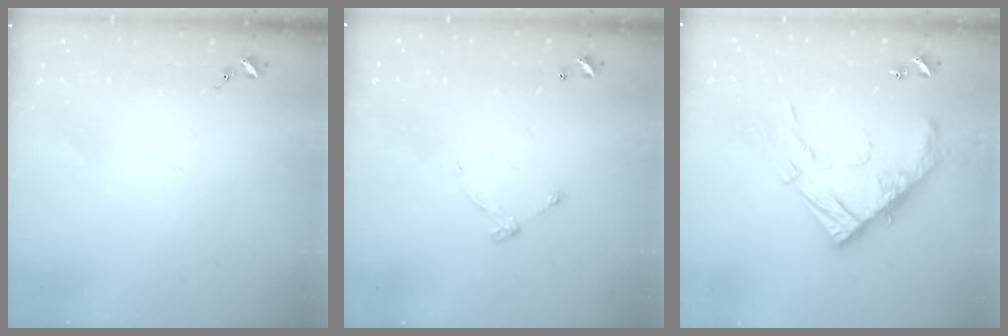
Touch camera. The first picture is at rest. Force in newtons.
{"total": 5.4, "press": 5.4, "slide": 0.4}
{"total": 17.6, "press": 17.6, "slide": 1.2}